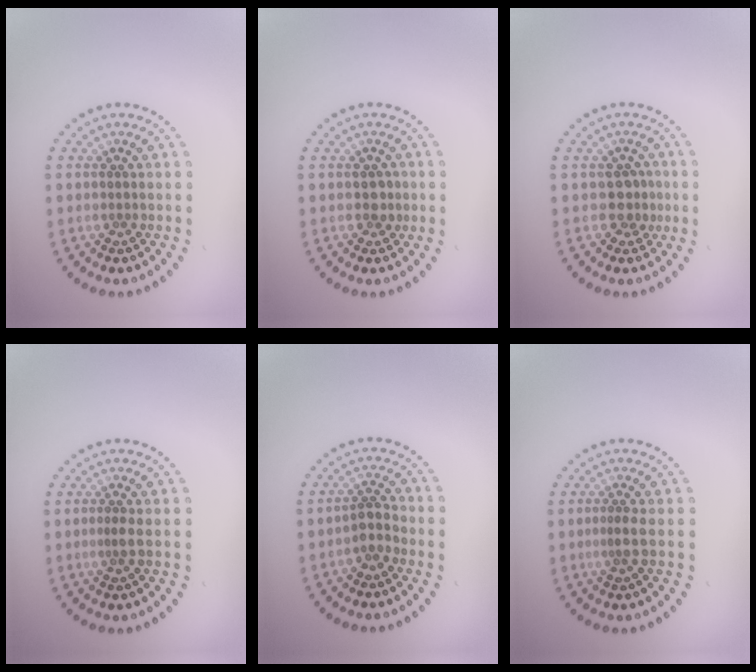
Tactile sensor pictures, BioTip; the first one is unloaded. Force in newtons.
{"total": 1.2, "press": 1.2, "slide": 0.3}
{"total": 1.9, "press": 1.5, "slide": 1.0}
{"total": 0.8, "press": 0.4, "slide": 0.6}
{"total": 1.9, "press": 1.6, "slide": 1.2}
{"total": 1.2, "press": 0.8, "slide": 0.9}